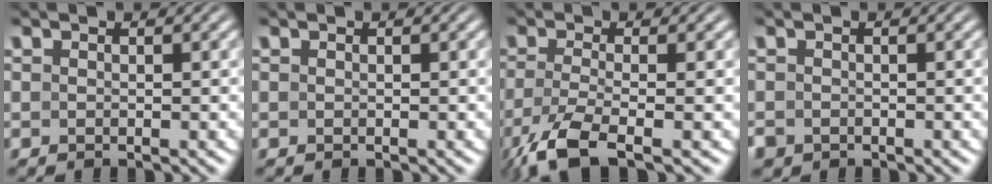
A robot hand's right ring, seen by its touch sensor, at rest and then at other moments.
{"total": 0.0}
{"total": 6.1, "force": [-4.1, 1.9, 4.1], "torque": [-0.095, -0.040, -0.043]}
{"total": 1.8, "force": [-1.4, 1.2, 0.3], "torque": [-0.013, -0.019, -0.014]}